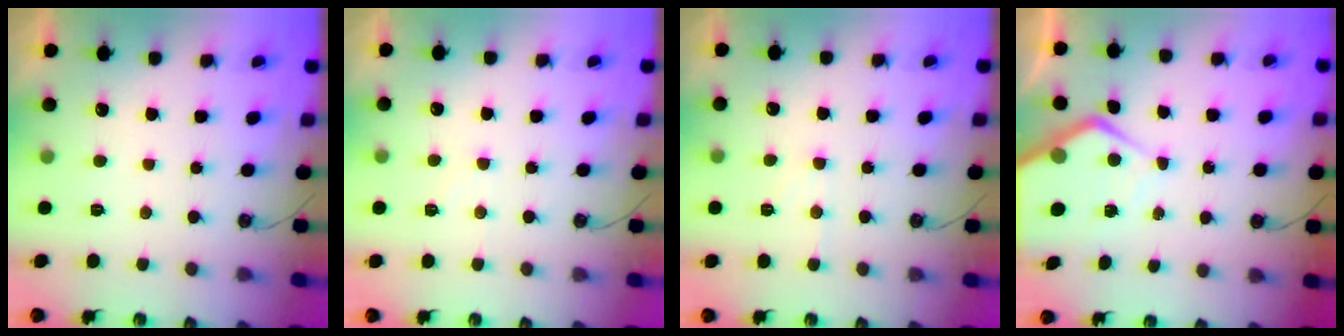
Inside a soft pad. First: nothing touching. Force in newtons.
{"total": 3.2, "press": 3.1, "slide": 0.4}
{"total": 4.8, "press": 4.7, "slide": 0.6}
{"total": 7.1, "press": 7.1, "slide": 0.5}